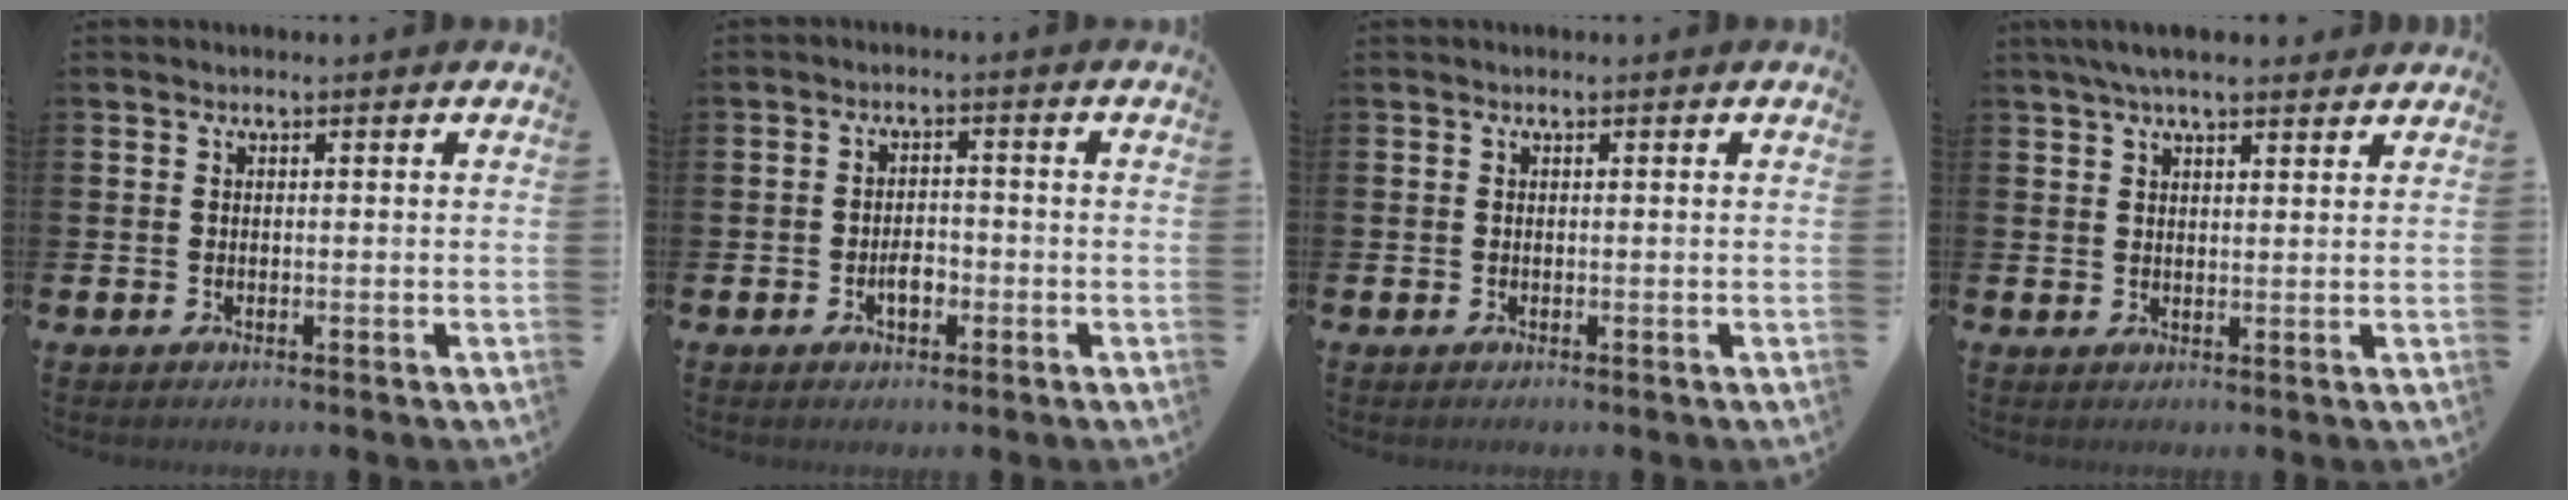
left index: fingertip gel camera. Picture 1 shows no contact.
{"total": 2.7, "force": [-1.0, 1.6, 2.0], "torque": [-0.027, 0.000, -0.022]}
{"total": 0.0}
{"total": 4.6, "force": [4.0, 1.0, 2.1], "torque": [-0.048, -0.004, 0.072]}